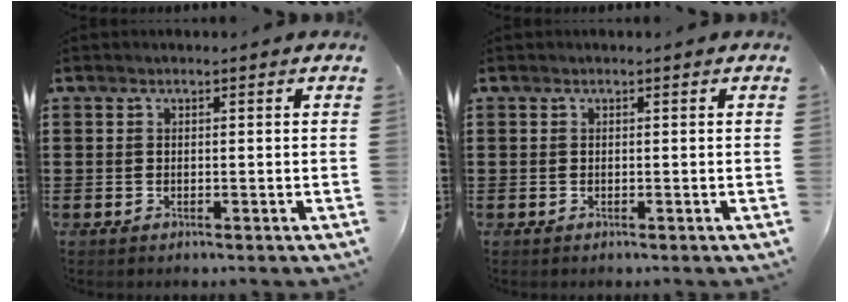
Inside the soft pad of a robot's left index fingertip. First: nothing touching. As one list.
[{"total": 0.0}]